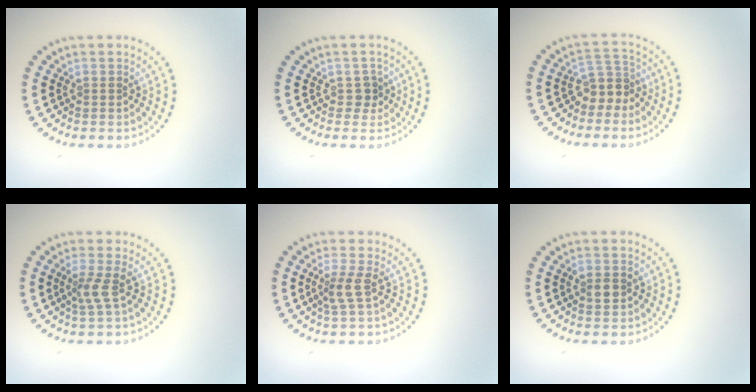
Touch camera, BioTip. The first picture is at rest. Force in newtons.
{"total": 1.2, "press": 0.9, "slide": 0.7}
{"total": 2.8, "press": 2.1, "slide": 1.8}
{"total": 1.9, "press": 1.4, "slide": 1.3}
{"total": 2.0, "press": 1.6, "slide": 1.3}
{"total": 2.1, "press": 2.1, "slide": 0.2}